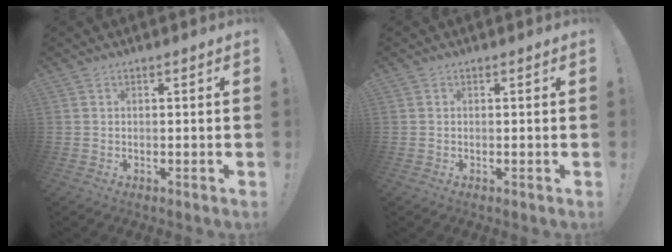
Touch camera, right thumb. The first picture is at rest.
{"total": 0.0}